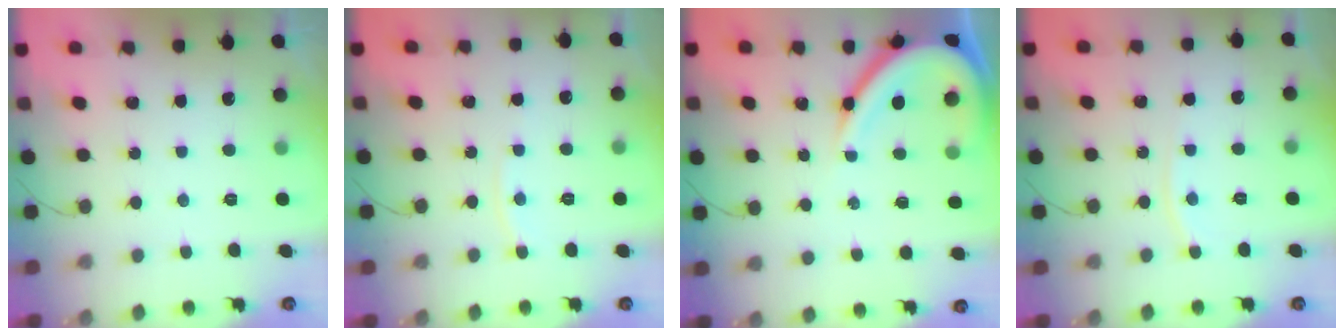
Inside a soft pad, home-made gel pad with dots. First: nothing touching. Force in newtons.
{"total": 4.1, "press": 4.0, "slide": 0.5}
{"total": 13.4, "press": 13.3, "slide": 1.4}
{"total": 4.8, "press": 4.8, "slide": 0.6}